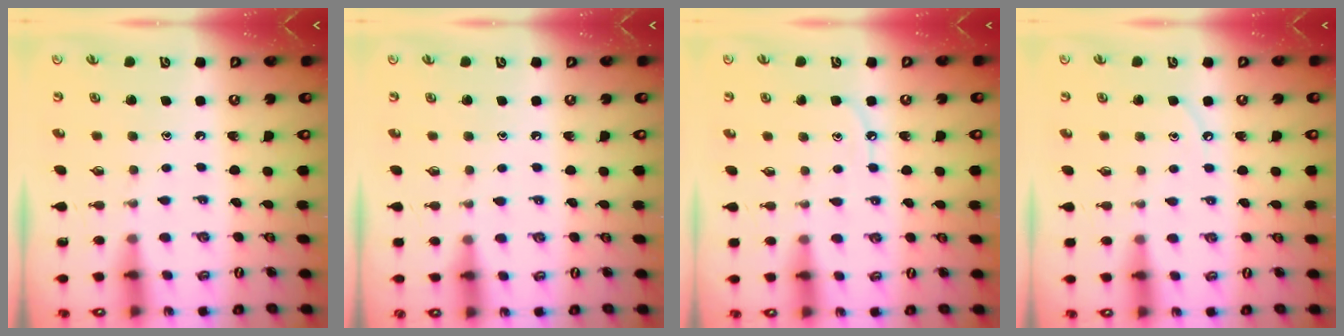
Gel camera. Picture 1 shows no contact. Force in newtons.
{"total": 4.2, "press": 4.1, "slide": 0.6}
{"total": 5.8, "press": 5.8, "slide": 0.3}
{"total": 3.2, "press": 3.2, "slide": 0.4}